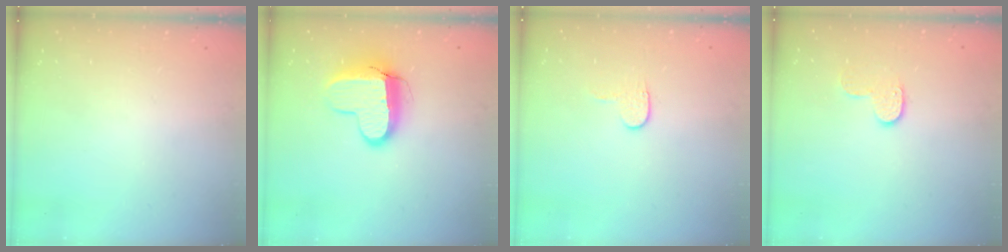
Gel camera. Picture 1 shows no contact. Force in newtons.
{"total": 10.5, "press": 10.4, "slide": 0.8}
{"total": 3.8, "press": 3.8, "slide": 0.3}
{"total": 6.1, "press": 6.1, "slide": 0.2}